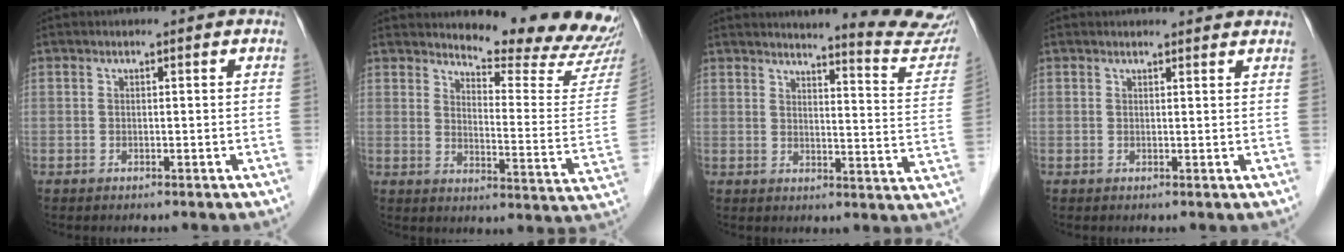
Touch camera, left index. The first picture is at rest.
{"total": 17.4, "force": [16.7, 1.3, 4.8], "torque": [-0.055, -0.117, 0.185]}
{"total": 15.9, "force": [15.4, -0.4, 3.9], "torque": [-0.046, -0.108, 0.161]}
{"total": 5.0, "force": [4.9, 0.8, 1.0], "torque": [-0.010, 0.010, 0.044]}